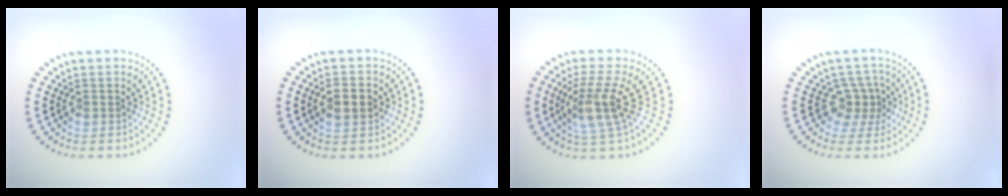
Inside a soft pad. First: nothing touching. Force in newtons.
{"total": 2.2, "press": 2.2, "slide": 0.1}
{"total": 4.0, "press": 2.8, "slide": 2.9}
{"total": 2.5, "press": 1.8, "slide": 1.8}